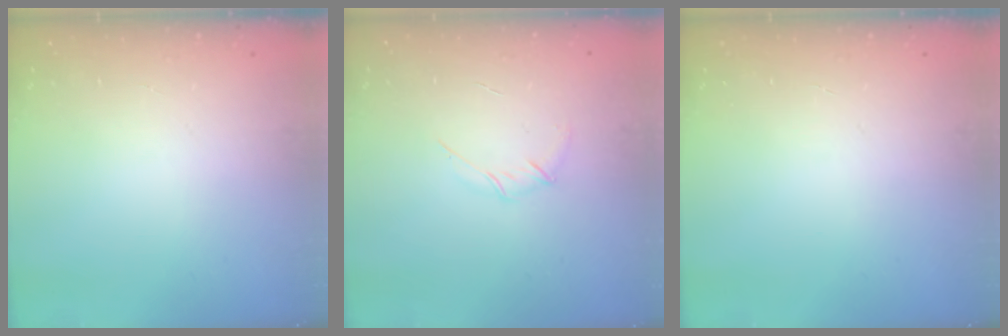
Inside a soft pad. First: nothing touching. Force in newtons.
{"total": 4.5, "press": 4.3, "slide": 1.3}
{"total": 0.0}